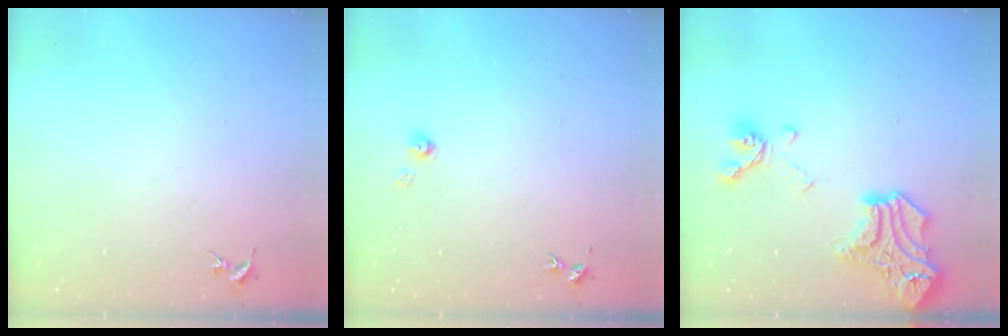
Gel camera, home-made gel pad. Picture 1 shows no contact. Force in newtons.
{"total": 3.9, "press": 3.8, "slide": 0.4}
{"total": 19.9, "press": 19.9, "slide": 0.9}